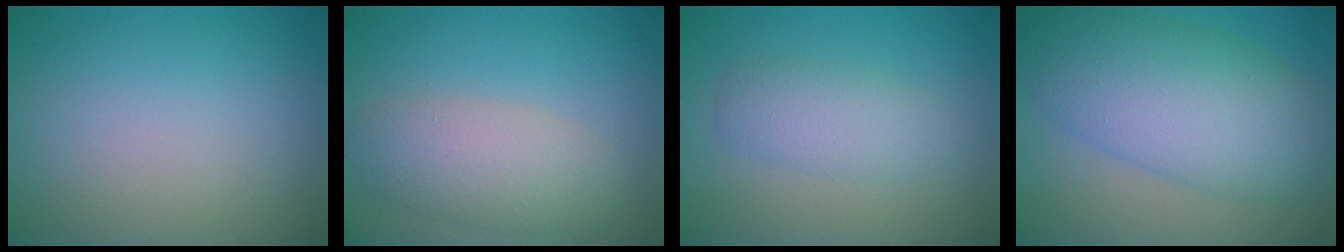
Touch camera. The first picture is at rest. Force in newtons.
{"total": 4.6, "press": 4.6, "slide": 0.3}
{"total": 2.9, "press": 2.9, "slide": 0.1}
{"total": 9.3, "press": 9.3, "slide": 0.2}